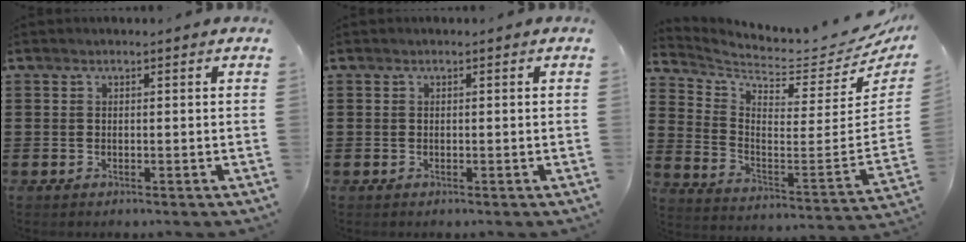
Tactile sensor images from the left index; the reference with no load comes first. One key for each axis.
{"total": 0.0}
{"total": 4.5, "fx": 4.0, "fy": 0.7, "fz": 1.9, "tx": -0.063, "ty": -0.054, "tz": 0.064}